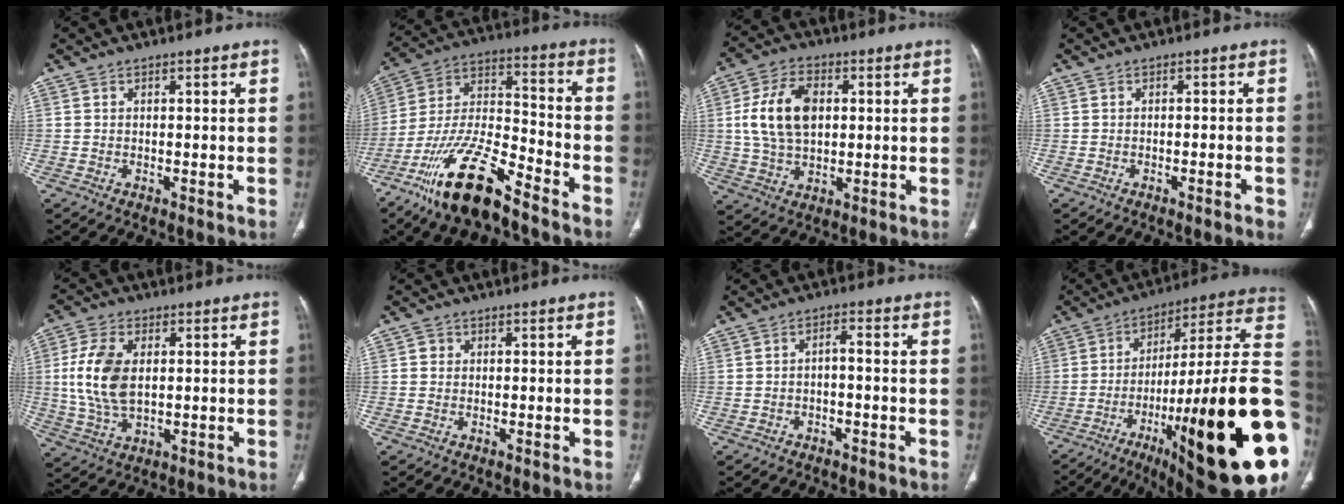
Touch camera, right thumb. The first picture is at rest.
{"total": 18.6, "force": [-12.7, 5.2, 12.5], "torque": [-0.238, 0.068, -0.233]}
{"total": 12.7, "force": [1.9, 8.0, 9.6], "torque": [-0.170, 0.005, 0.035]}
{"total": 2.2, "force": [-1.1, 0.3, 1.9], "torque": [-0.031, 0.002, -0.011]}
{"total": 11.5, "force": [1.4, 6.7, 9.3], "torque": [-0.193, -0.003, 0.031]}
{"total": 1.1, "force": [0.1, 1.0, 0.3], "torque": [0.002, 0.003, 0.001]}
{"total": 2.2, "force": [-1.0, 0.9, 1.8], "torque": [-0.029, 0.020, -0.017]}
{"total": 39.0, "force": [-10.3, 8.6, 36.7], "torque": [-0.452, 0.048, -0.156]}